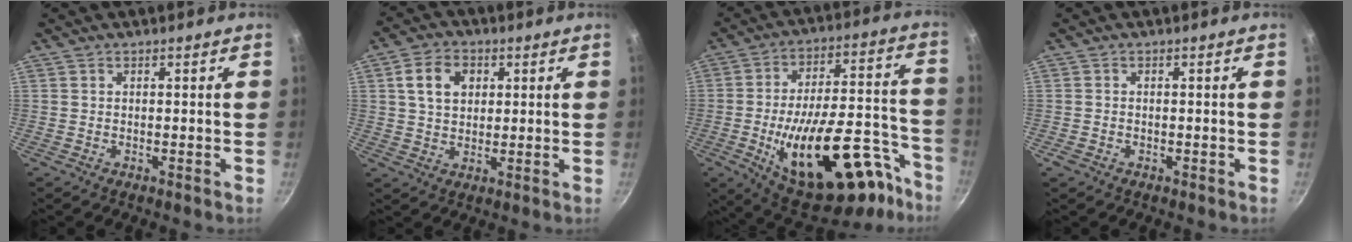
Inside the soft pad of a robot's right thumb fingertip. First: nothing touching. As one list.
[{"total": 8.0, "force": [2.3, 5.9, 4.9], "torque": [-0.069, 0.005, 0.036]}, {"total": 29.7, "force": [-14.0, 13.5, 22.4], "torque": [-0.279, 0.073, -0.197]}, {"total": 1.1, "force": [-0.5, 0.8, 0.5], "torque": [-0.012, 0.001, -0.010]}]